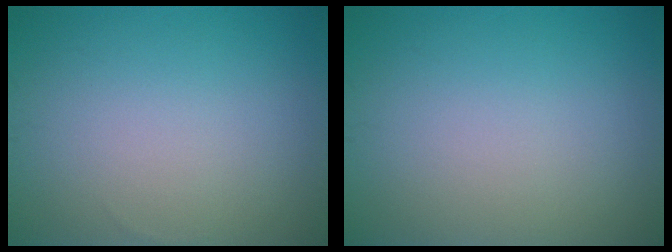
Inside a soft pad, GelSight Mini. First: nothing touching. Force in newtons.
{"total": 0.0}